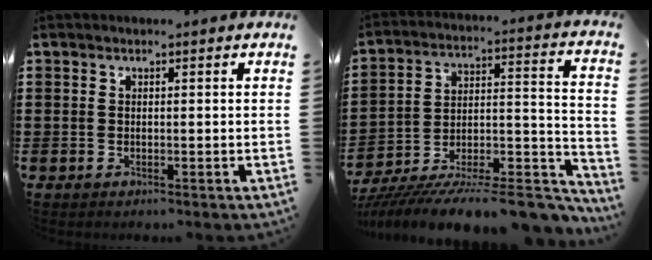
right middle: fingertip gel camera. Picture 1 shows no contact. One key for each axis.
{"total": 12.1, "fx": -10.8, "fy": 1.4, "fz": 5.2, "tx": -0.054, "ty": 0.026, "tz": -0.201}